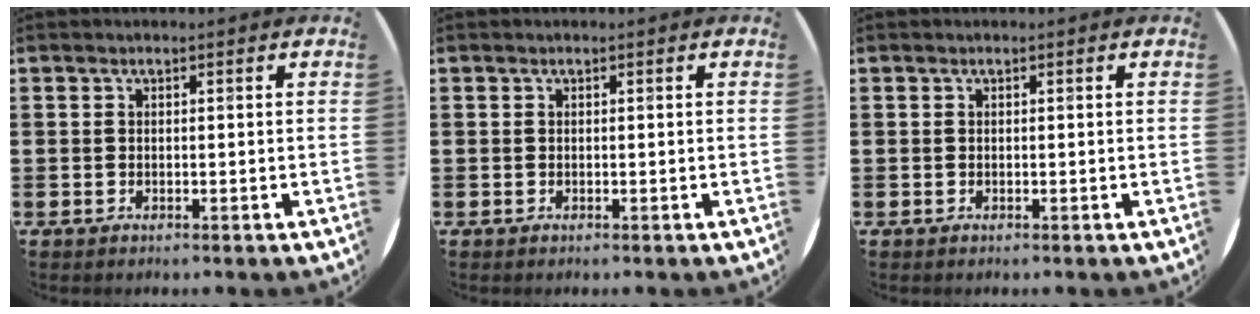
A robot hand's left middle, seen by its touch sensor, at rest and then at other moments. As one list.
[{"total": 0.0}, {"total": 0.0}]